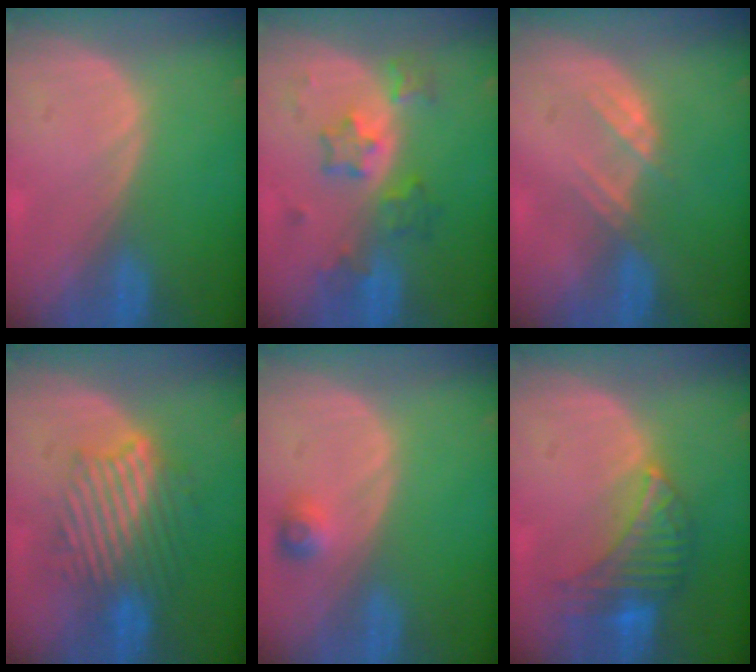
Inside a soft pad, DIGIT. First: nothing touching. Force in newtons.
{"total": 6.1, "press": 5.8, "slide": 1.7}
{"total": 3.0, "press": 2.9, "slide": 0.7}
{"total": 8.9, "press": 8.8, "slide": 1.7}
{"total": 2.5, "press": 2.3, "slide": 1.0}
{"total": 7.7, "press": 7.1, "slide": 3.0}